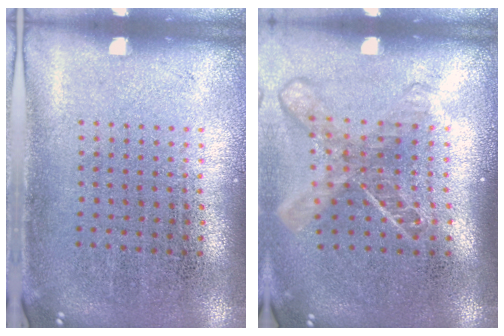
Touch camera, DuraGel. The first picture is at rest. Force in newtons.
{"total": 1.8, "press": 1.4, "slide": 1.1}